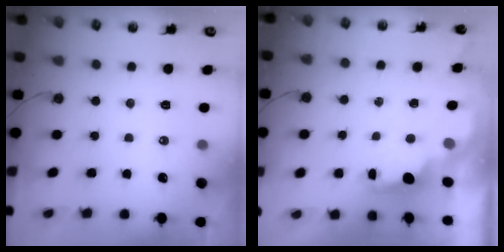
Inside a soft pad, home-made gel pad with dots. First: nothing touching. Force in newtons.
{"total": 1.7, "press": 1.6, "slide": 0.6}